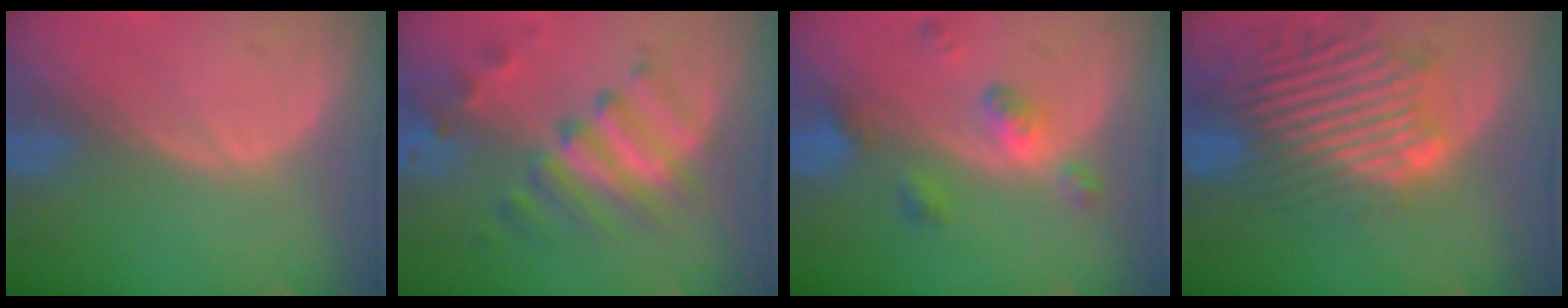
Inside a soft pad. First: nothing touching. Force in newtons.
{"total": 7.7, "press": 7.7, "slide": 1.0}
{"total": 5.1, "press": 4.6, "slide": 2.2}
{"total": 11.7, "press": 10.7, "slide": 5.0}